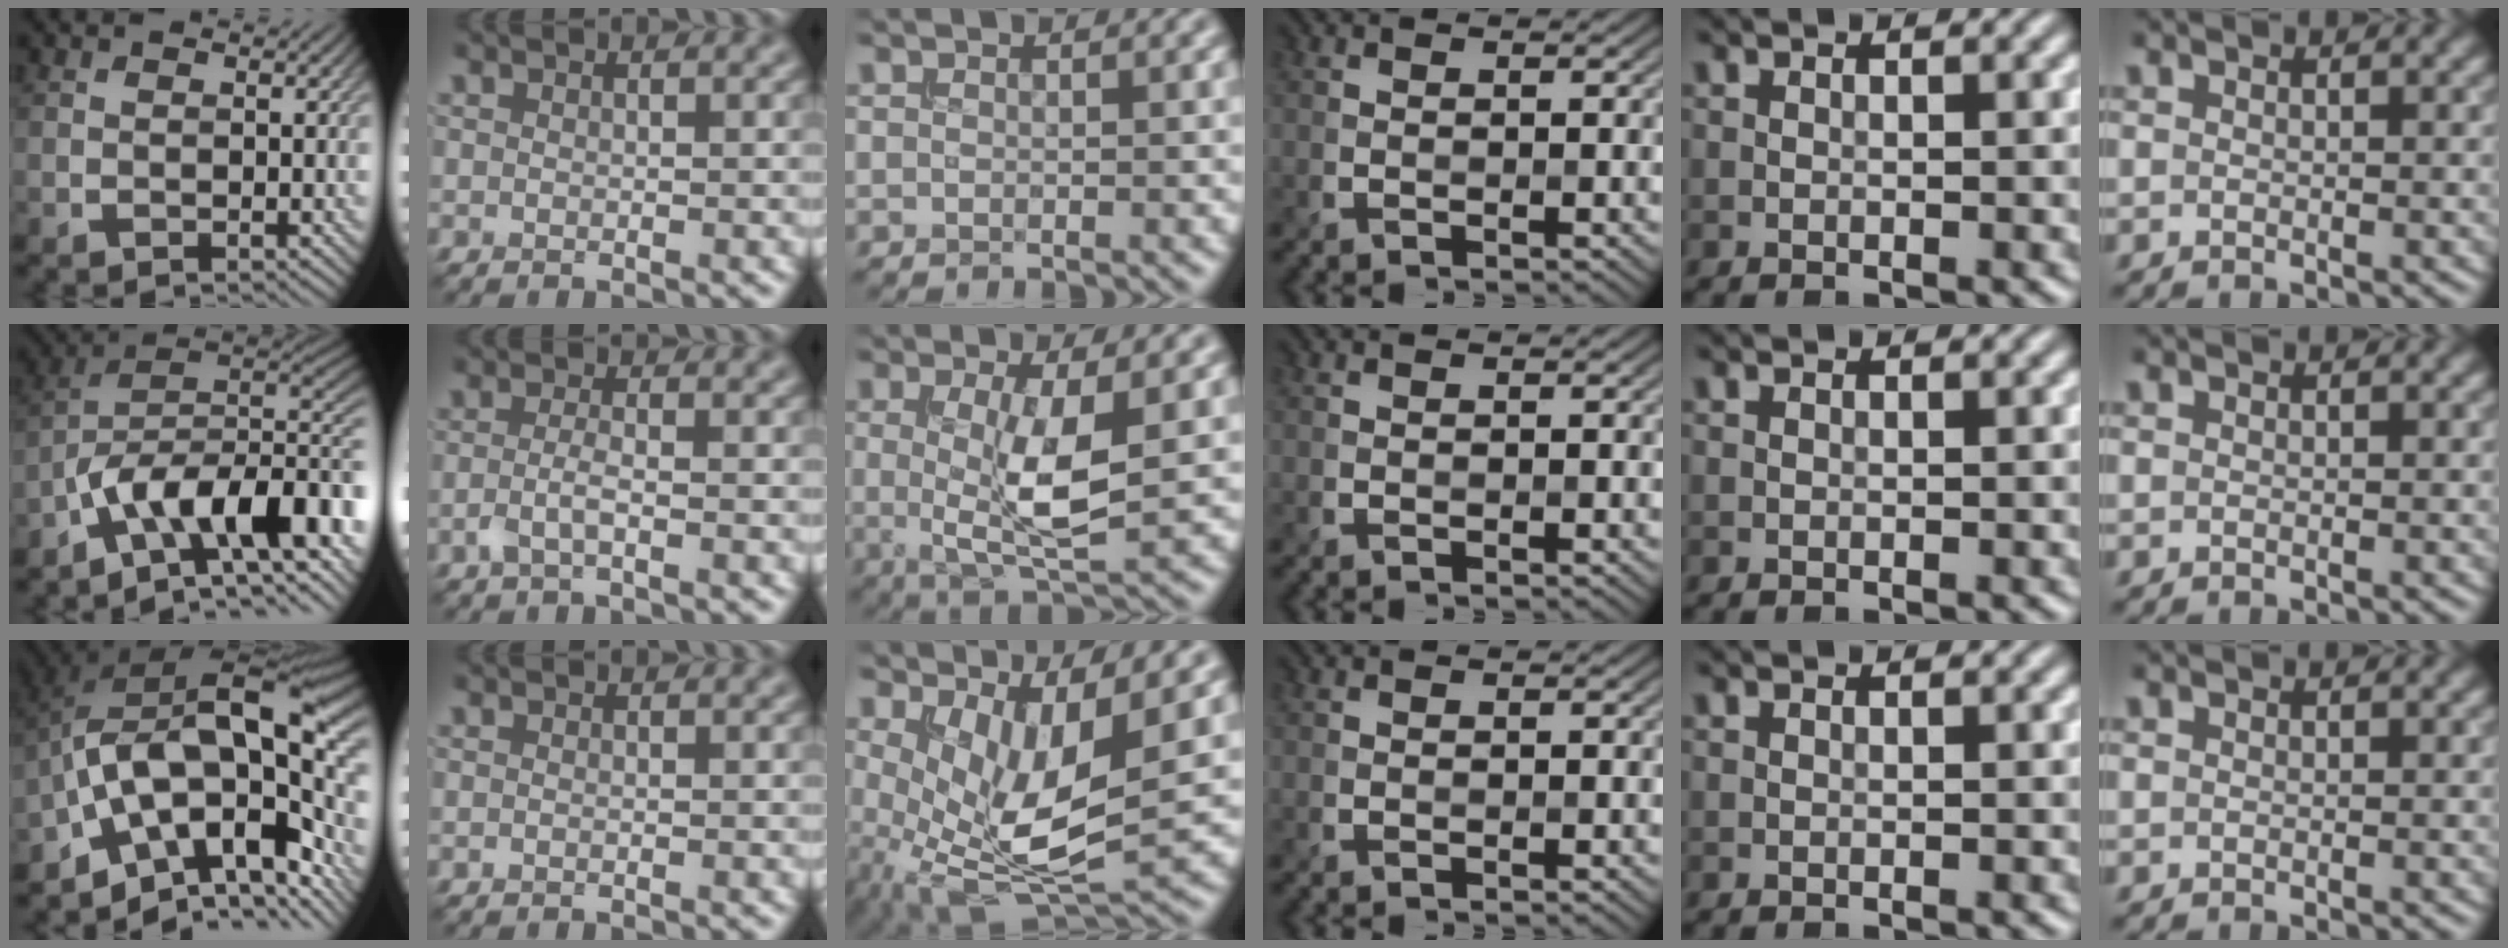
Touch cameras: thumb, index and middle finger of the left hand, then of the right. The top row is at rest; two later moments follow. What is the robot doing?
{"motion": "insert", "object": "bucket"}